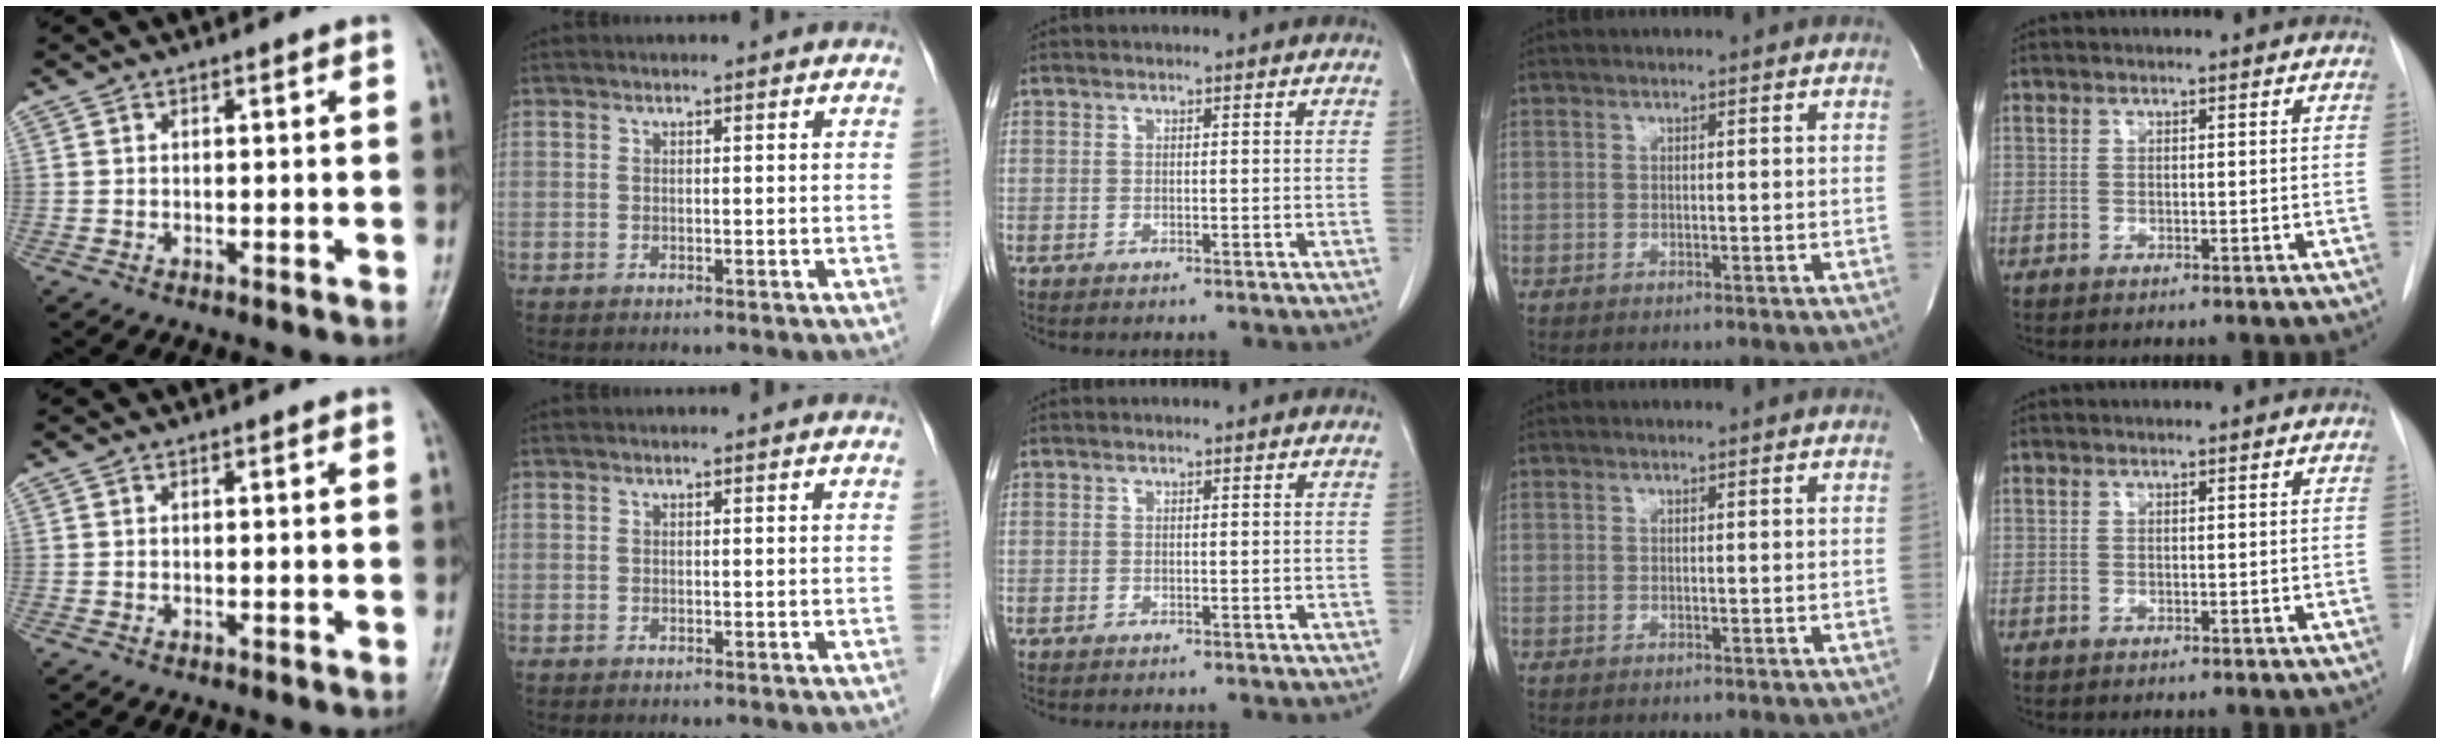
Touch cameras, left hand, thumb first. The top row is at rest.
{}